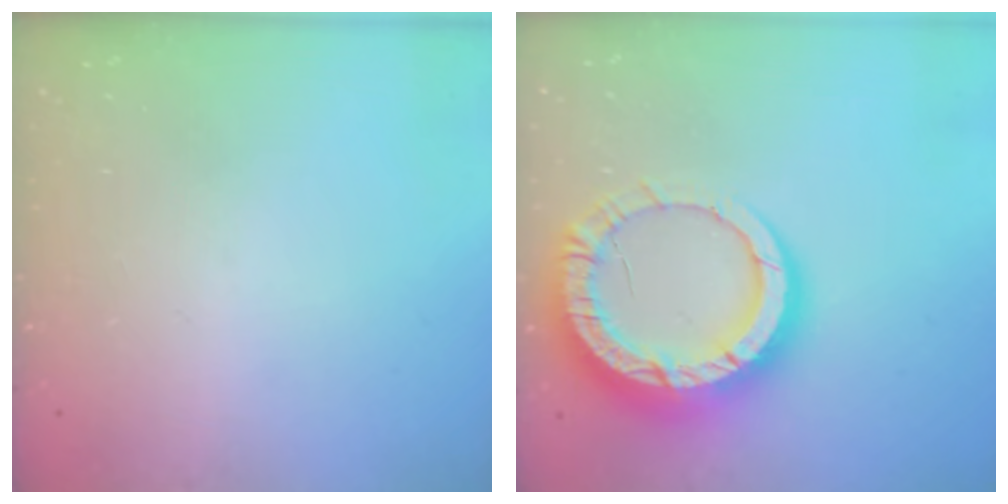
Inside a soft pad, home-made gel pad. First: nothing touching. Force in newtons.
{"total": 17.7, "press": 17.7, "slide": 1.5}